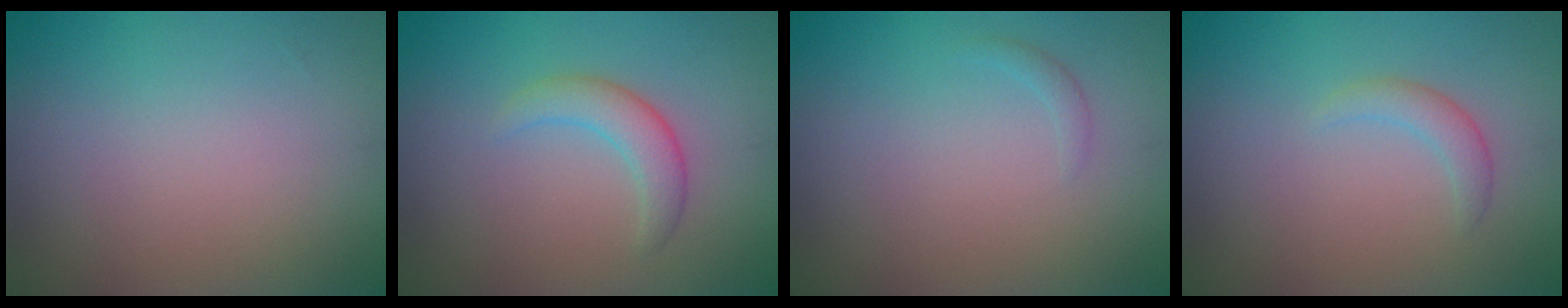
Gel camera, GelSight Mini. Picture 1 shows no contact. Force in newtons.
{"total": 2.4, "press": 2.4, "slide": 0.1}
{"total": 0.6, "press": 0.6, "slide": 0.0}
{"total": 1.5, "press": 1.5, "slide": 0.1}